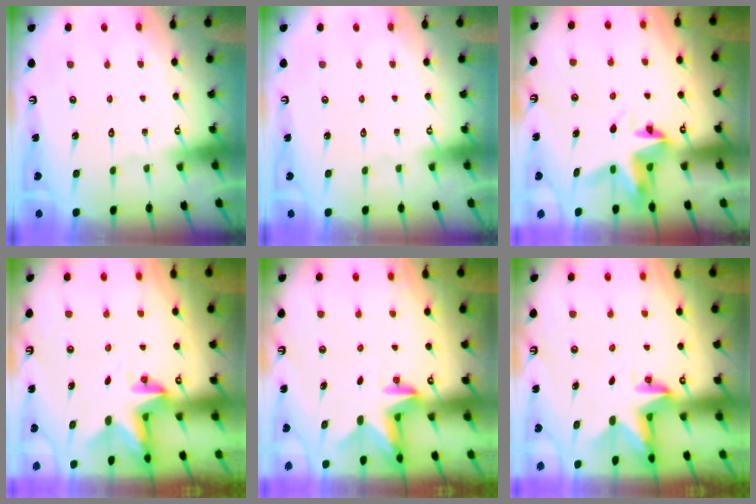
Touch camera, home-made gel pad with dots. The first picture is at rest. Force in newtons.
{"total": 0.0}
{"total": 5.3, "press": 5.3, "slide": 0.5}
{"total": 3.1, "press": 3.1, "slide": 0.2}
{"total": 2.6, "press": 2.6, "slide": 0.6}
{"total": 2.8, "press": 2.8, "slide": 0.2}